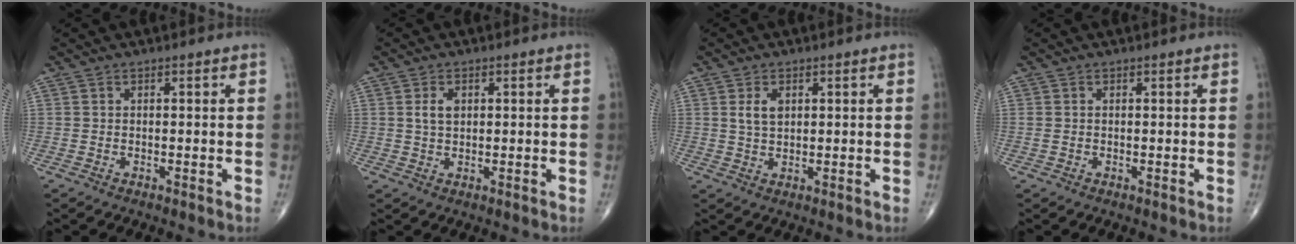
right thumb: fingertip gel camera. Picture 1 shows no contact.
{"total": 2.9, "force": [0.7, 1.8, 2.1], "torque": [-0.036, -0.001, 0.015]}
{"total": 3.5, "force": [1.1, 2.1, 2.5], "torque": [-0.043, -0.004, 0.023]}
{"total": 0.8, "force": [0.0, 0.6, 0.5], "torque": [-0.013, 0.005, 0.003]}